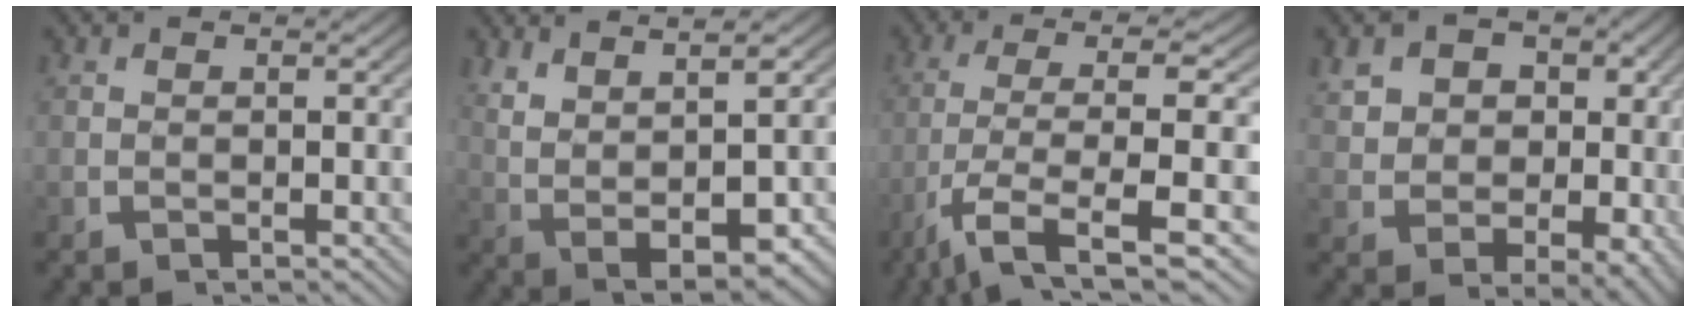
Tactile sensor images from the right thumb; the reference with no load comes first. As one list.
[{"total": 9.0, "force": [1.4, 5.1, 7.3], "torque": [-0.157, -0.034, 0.051]}, {"total": 9.4, "force": [-2.7, 3.5, 8.3], "torque": [-0.191, -0.041, -0.013]}, {"total": 10.2, "force": [2.2, 7.9, 6.1], "torque": [-0.116, -0.030, 0.045]}]